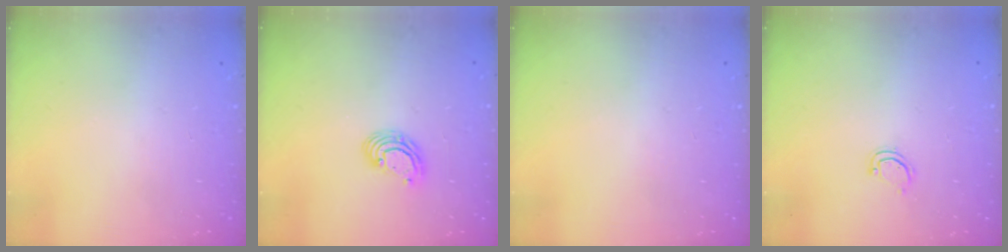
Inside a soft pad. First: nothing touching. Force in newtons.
{"total": 5.6, "press": 5.6, "slide": 0.2}
{"total": 0.0}
{"total": 3.1, "press": 3.1, "slide": 0.2}